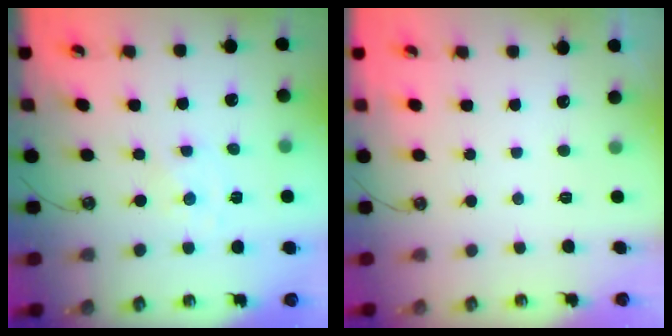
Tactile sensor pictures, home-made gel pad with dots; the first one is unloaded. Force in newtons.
{"total": 0.0}